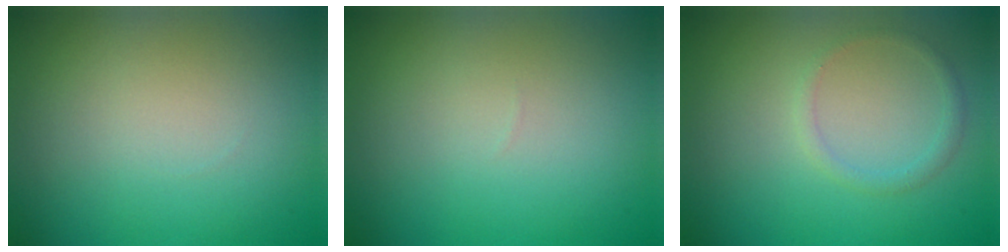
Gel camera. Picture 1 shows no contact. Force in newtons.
{"total": 0.0}
{"total": 1.1, "press": 1.1, "slide": 0.1}